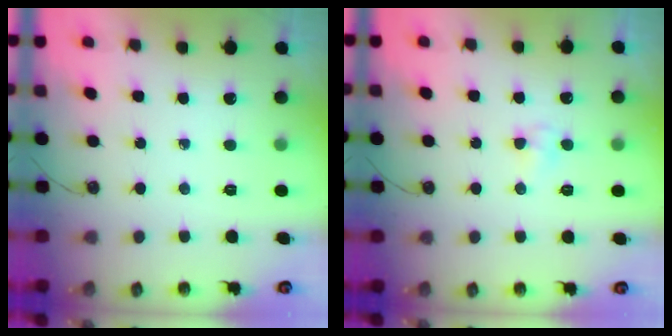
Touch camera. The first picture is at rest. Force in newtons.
{"total": 3.6, "press": 3.6, "slide": 0.5}